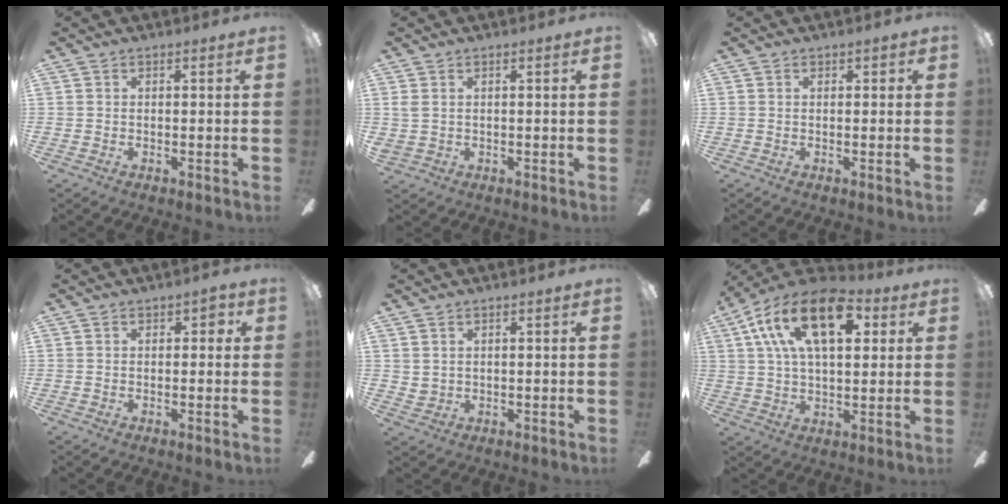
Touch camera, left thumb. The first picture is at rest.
{"total": 1.8, "force": [0.4, 1.3, 1.2], "torque": [-0.025, 0.004, 0.007]}
{"total": 0.5, "force": [0.1, 0.5, 0.3], "torque": [-0.004, 0.003, 0.002]}
{"total": 1.9, "force": [0.6, 1.2, 1.3], "torque": [-0.018, 0.003, 0.008]}
{"total": 1.6, "force": [1.3, 0.9, 0.3], "torque": [-0.008, -0.001, 0.024]}
{"total": 20.1, "force": [8.3, 10.1, 15.3], "torque": [-0.285, -0.008, 0.134]}